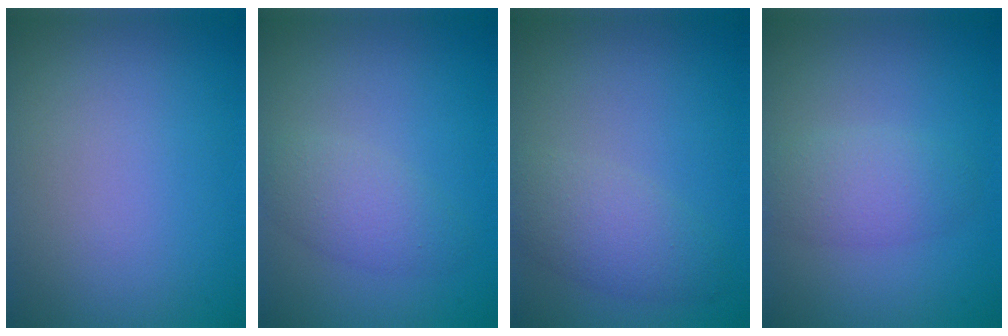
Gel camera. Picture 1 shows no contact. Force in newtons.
{"total": 2.6, "press": 2.6, "slide": 0.1}
{"total": 3.3, "press": 3.3, "slide": 0.2}
{"total": 2.8, "press": 2.8, "slide": 0.2}